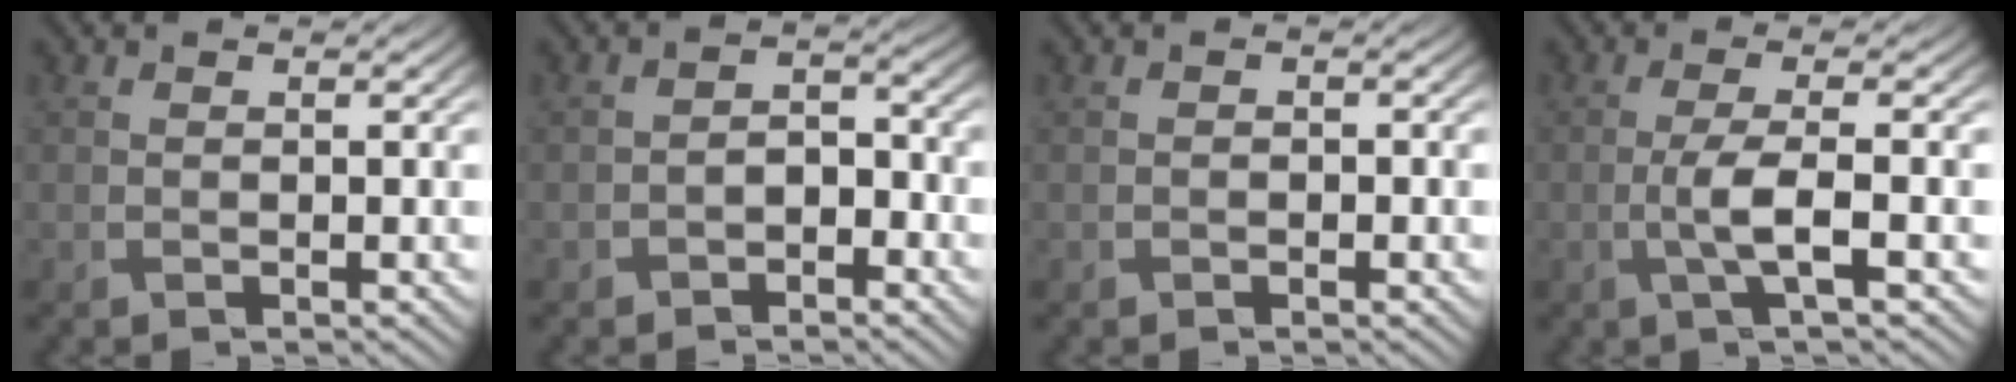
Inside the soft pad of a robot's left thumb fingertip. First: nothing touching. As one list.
[{"total": 2.5, "force": [-1.6, 1.6, 1.2], "torque": [-0.022, 0.007, -0.031]}, {"total": 0.7, "force": [-0.4, 0.5, 0.2], "torque": [-0.002, -0.003, -0.007]}, {"total": 3.9, "force": [-0.9, 0.6, 3.7], "torque": [-0.077, 0.006, -0.026]}]